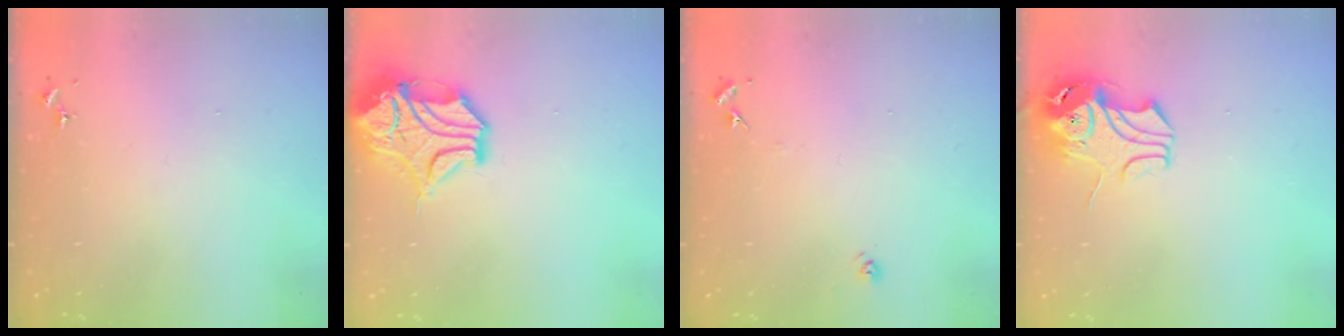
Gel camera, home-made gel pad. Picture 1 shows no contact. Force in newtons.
{"total": 15.8, "press": 15.6, "slide": 2.5}
{"total": 5.9, "press": 5.9, "slide": 0.5}
{"total": 9.1, "press": 9.0, "slide": 1.4}